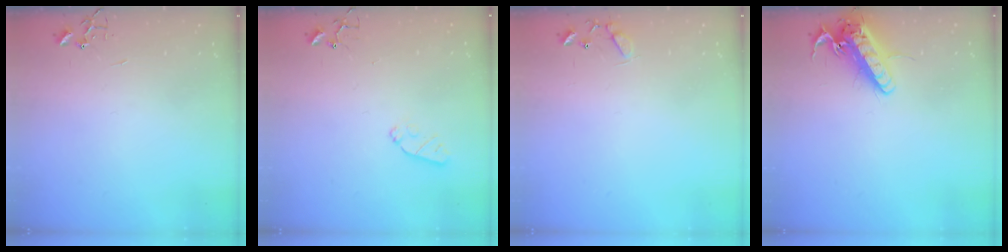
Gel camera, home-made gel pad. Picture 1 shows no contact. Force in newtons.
{"total": 6.2, "press": 6.2, "slide": 0.9}
{"total": 7.7, "press": 7.7, "slide": 0.5}
{"total": 15.0, "press": 14.7, "slide": 2.8}